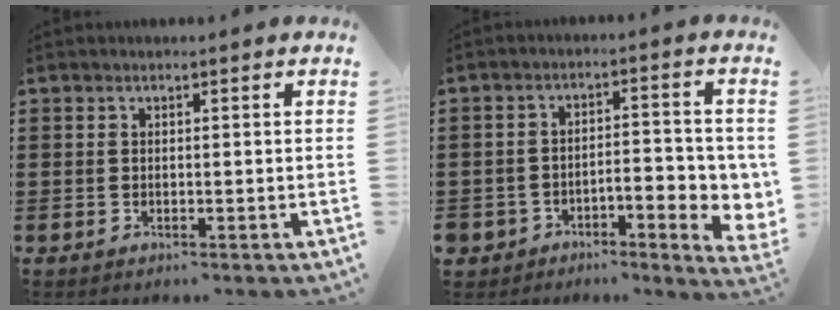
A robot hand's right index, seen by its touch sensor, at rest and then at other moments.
{"total": 5.2, "force": [-3.0, 2.5, 3.4], "torque": [-0.059, 0.006, -0.056]}